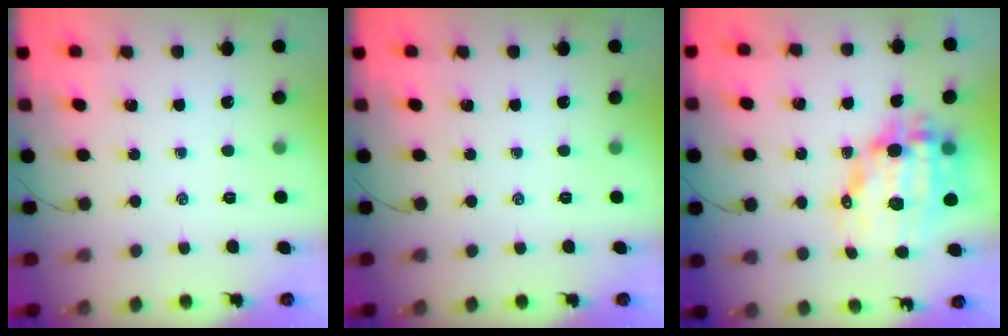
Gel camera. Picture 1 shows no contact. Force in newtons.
{"total": 0.0}
{"total": 15.0, "press": 14.6, "slide": 3.5}